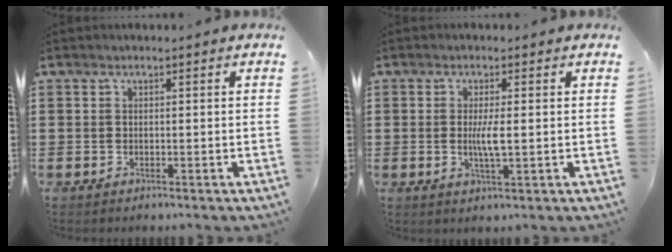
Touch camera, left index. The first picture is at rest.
{"total": 3.6, "force": [-0.1, 0.5, 3.5], "torque": [-0.073, -0.006, -0.006]}